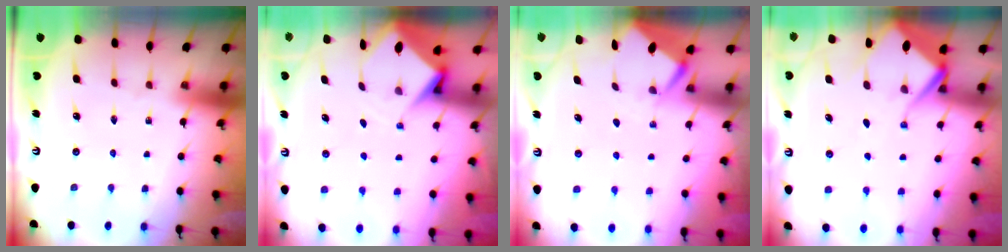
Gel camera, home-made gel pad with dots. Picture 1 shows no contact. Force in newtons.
{"total": 4.8, "press": 4.8, "slide": 0.2}
{"total": 2.8, "press": 2.8, "slide": 0.4}
{"total": 9.1, "press": 9.1, "slide": 1.0}